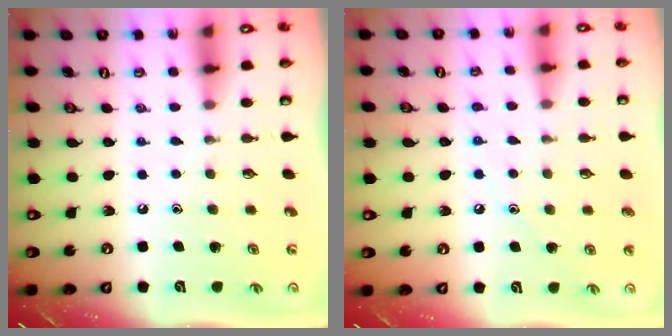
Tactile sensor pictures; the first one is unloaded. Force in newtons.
{"total": 5.8, "press": 5.8, "slide": 0.7}